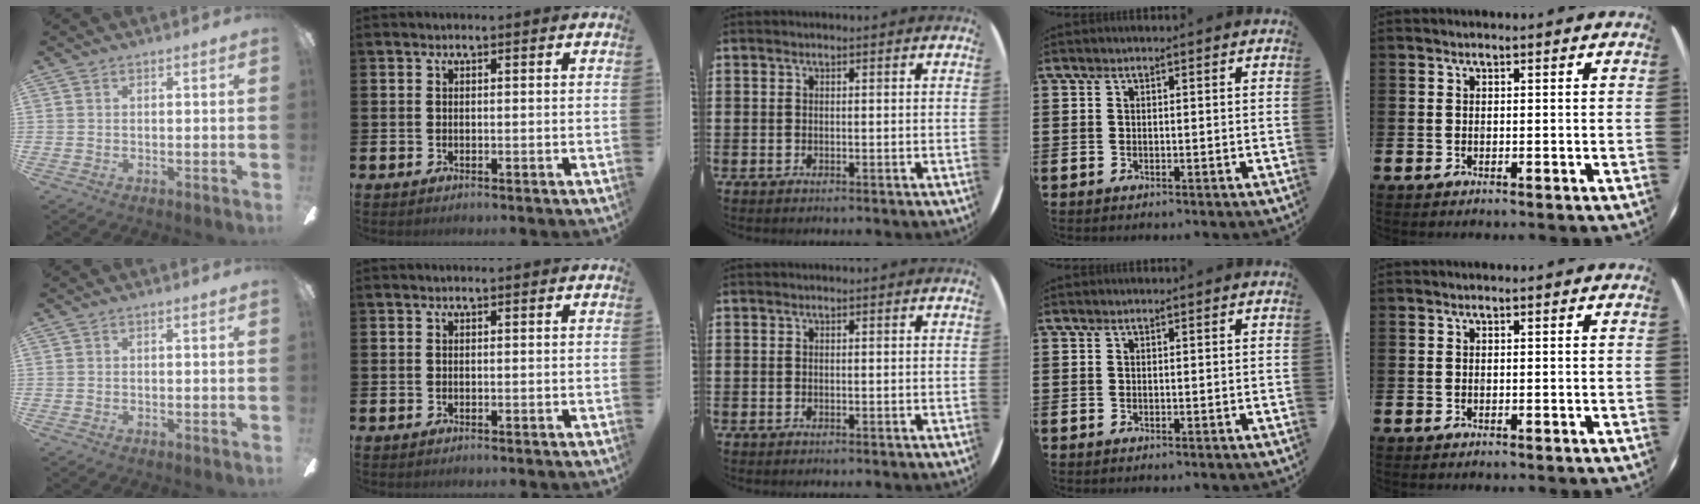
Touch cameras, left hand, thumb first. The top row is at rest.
{}